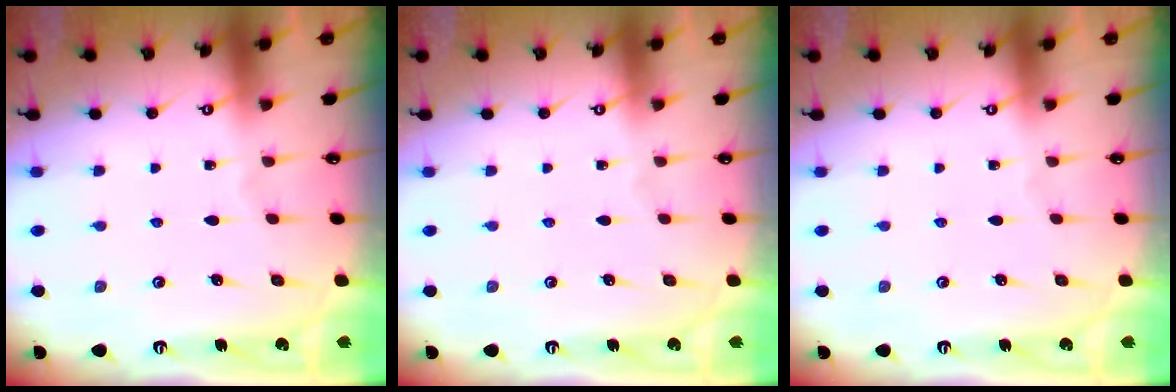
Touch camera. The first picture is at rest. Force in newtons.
{"total": 0.0}
{"total": 0.0}